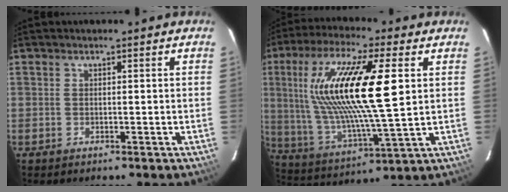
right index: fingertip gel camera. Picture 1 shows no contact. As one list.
[{"total": 21.4, "force": [5.0, 4.4, 20.3], "torque": [-0.384, 0.005, 0.097]}]